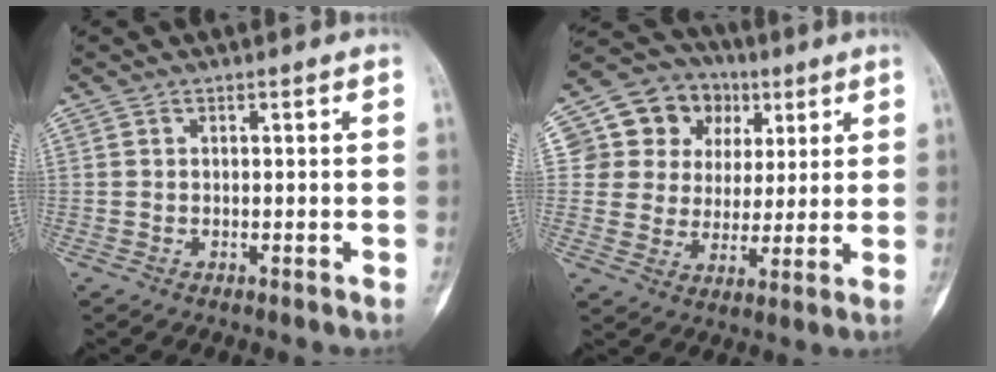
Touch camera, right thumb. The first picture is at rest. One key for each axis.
{"total": 14.9, "fx": 4.9, "fy": 13.1, "fz": 5.2, "tx": -0.041, "ty": 0.018, "tz": 0.088}